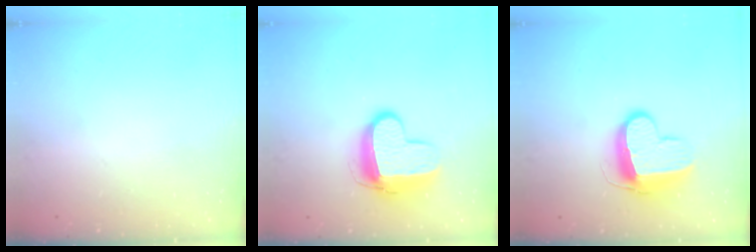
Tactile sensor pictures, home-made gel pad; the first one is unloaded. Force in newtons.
{"total": 11.6, "press": 11.5, "slide": 1.3}
{"total": 11.3, "press": 11.3, "slide": 1.1}